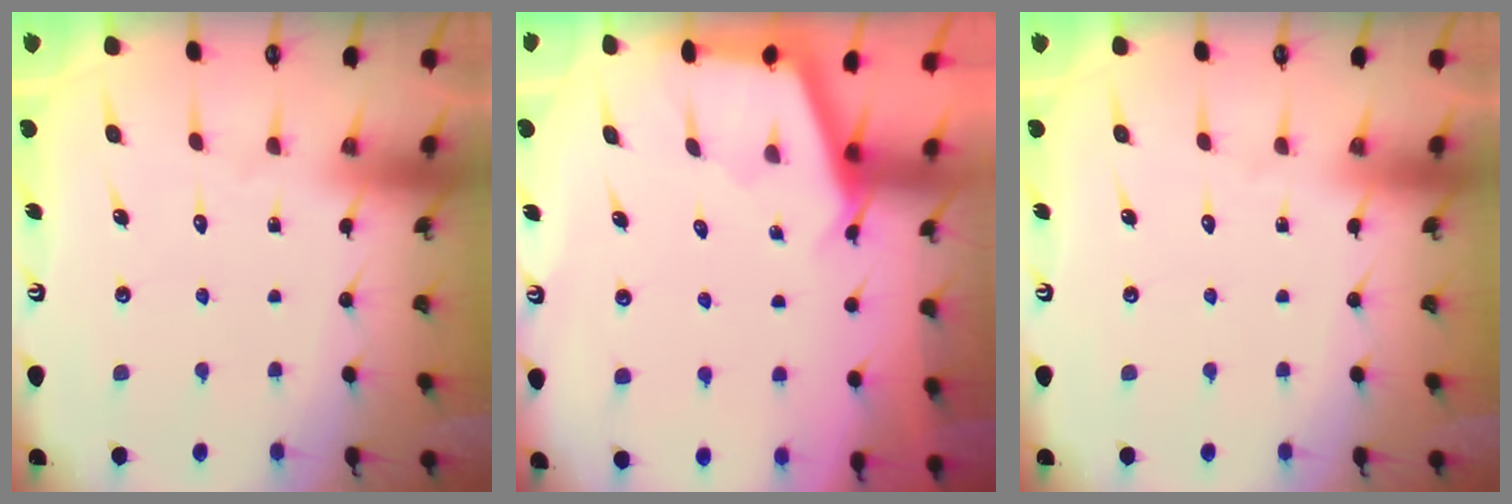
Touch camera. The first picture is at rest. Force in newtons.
{"total": 3.0, "press": 3.0, "slide": 0.3}
{"total": 0.0}